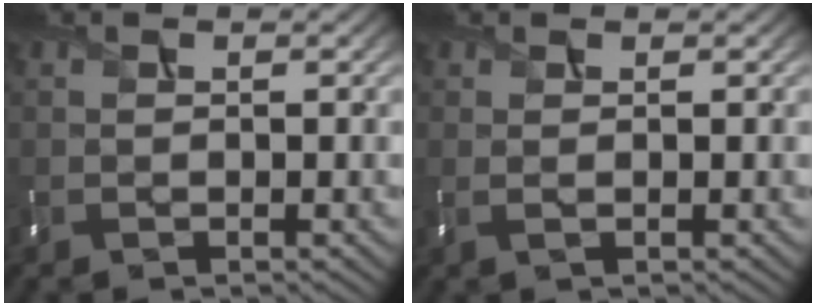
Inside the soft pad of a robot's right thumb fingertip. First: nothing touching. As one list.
[{"total": 1.0, "force": [0.4, 0.0, 1.0], "torque": [-0.023, 0.006, 0.006]}]